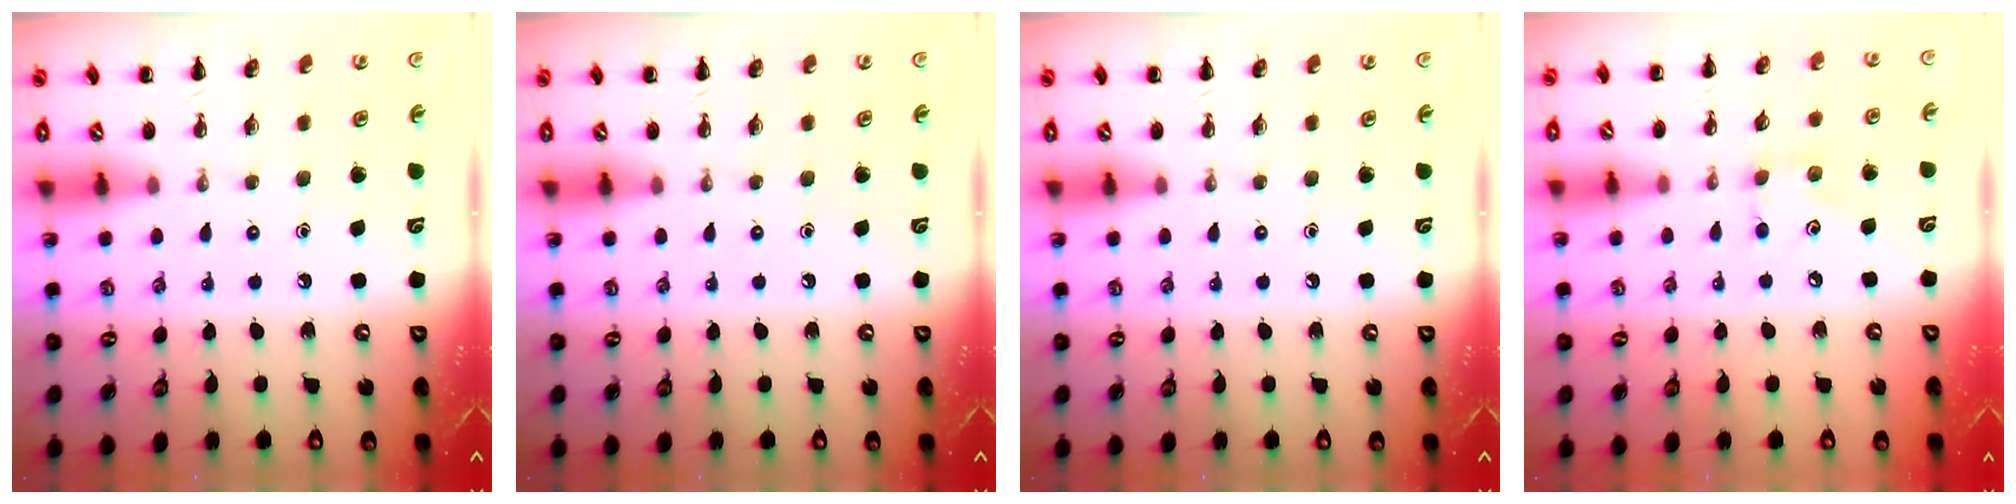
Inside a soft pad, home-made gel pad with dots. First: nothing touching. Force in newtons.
{"total": 0.0}
{"total": 0.0}
{"total": 3.8, "press": 3.7, "slide": 0.9}